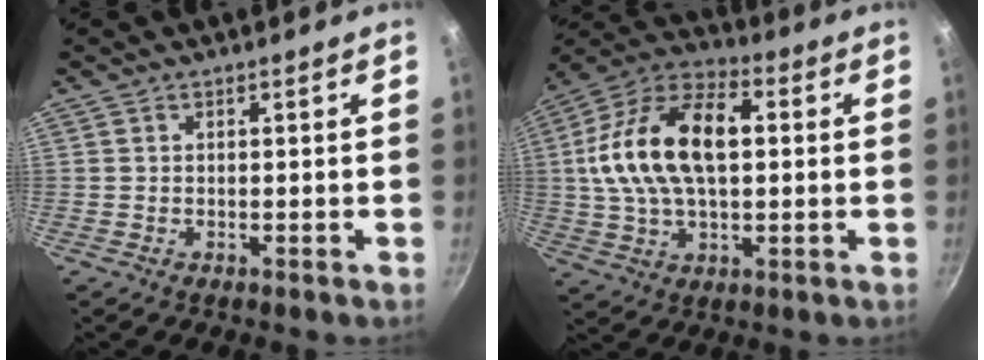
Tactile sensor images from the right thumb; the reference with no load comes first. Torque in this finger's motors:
{"motor_torque": [-0.40, 1.08, 1.00, -0.73, 0.45]}